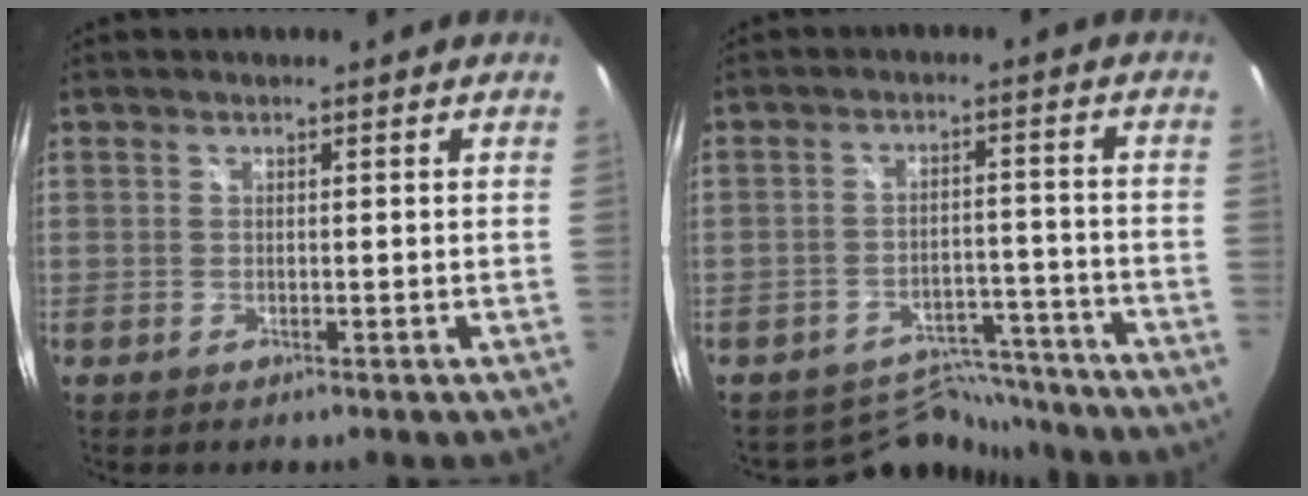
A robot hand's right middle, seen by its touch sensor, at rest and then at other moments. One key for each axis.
{"total": 9.3, "fx": -8.8, "fy": 3.1, "fz": -0.4, "tx": 0.000, "ty": 0.024, "tz": -0.126}